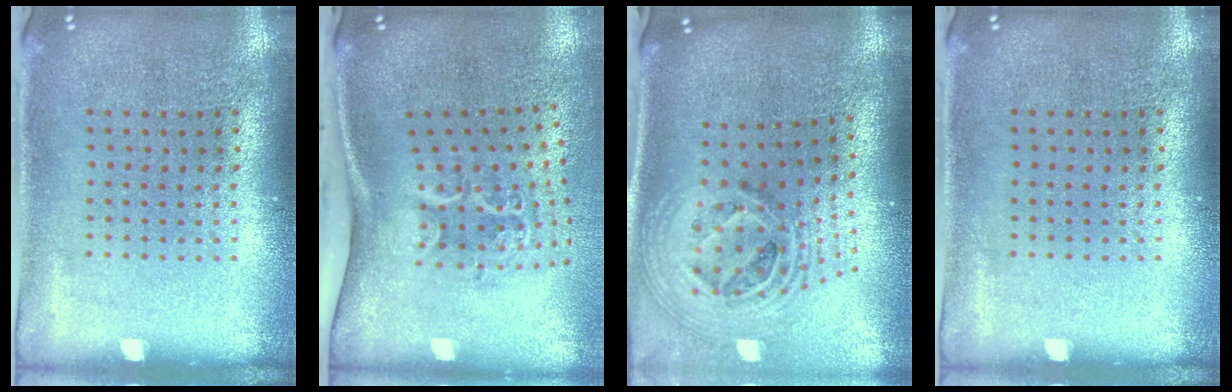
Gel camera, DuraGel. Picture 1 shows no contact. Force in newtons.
{"total": 2.2, "press": 1.3, "slide": 1.8}
{"total": 2.4, "press": 1.8, "slide": 1.6}
{"total": 0.0}